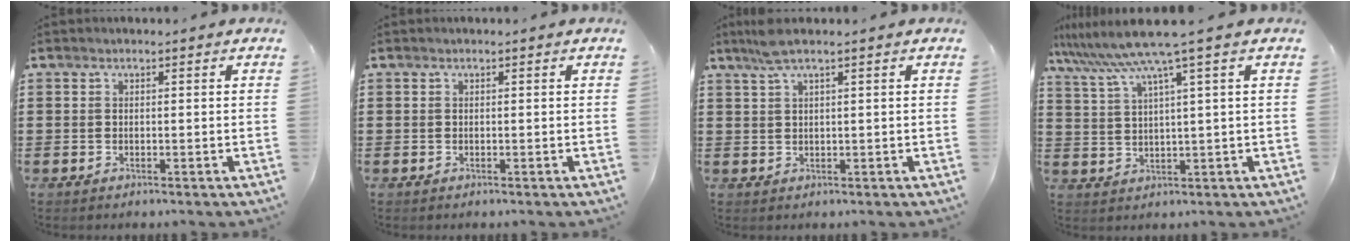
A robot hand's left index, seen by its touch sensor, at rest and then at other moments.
{"total": 0.0}
{"total": 2.8, "force": [1.6, 0.1, 2.3], "torque": [-0.048, 0.001, 0.029]}
{"total": 7.3, "force": [4.7, -0.6, 5.5], "torque": [-0.130, -0.027, 0.077]}